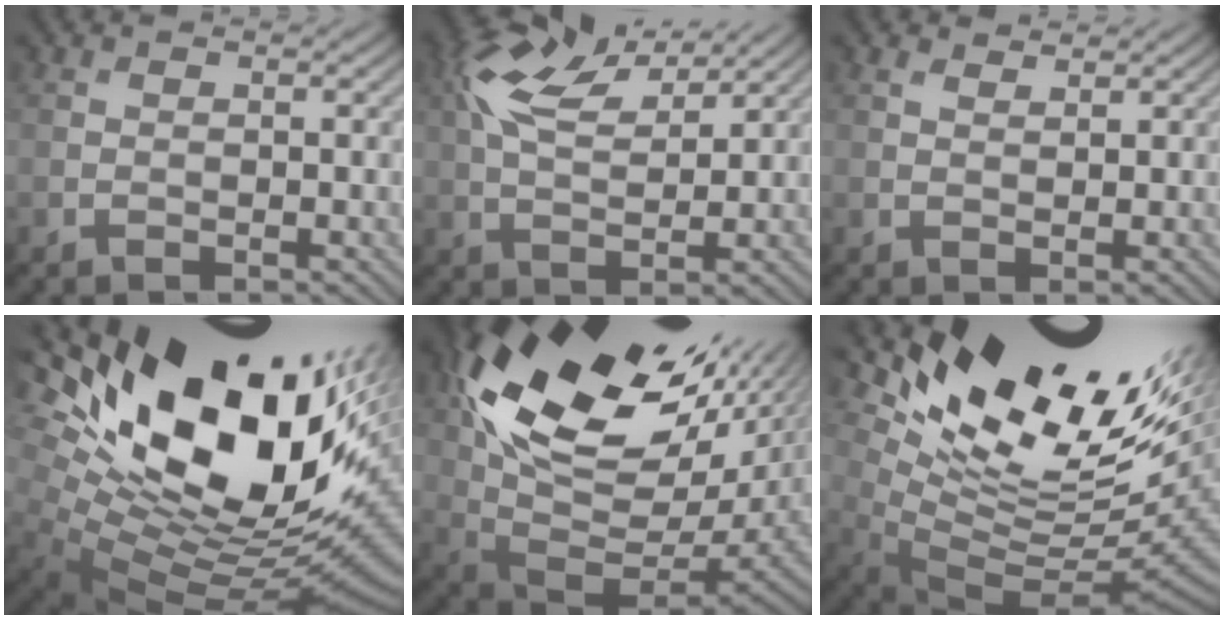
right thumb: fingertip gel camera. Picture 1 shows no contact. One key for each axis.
{"total": 7.9, "fx": 4.8, "fy": 3.0, "fz": 5.5, "tx": -0.121, "ty": 0.013, "tz": 0.100}
{"total": 2.0, "fx": 1.9, "fy": 0.5, "fz": 0.6, "tx": -0.015, "ty": 0.001, "tz": 0.042}
{"total": 19.4, "fx": 6.4, "fy": 10.2, "fz": 15.2, "tx": -0.268, "ty": -0.007, "tz": 0.137}
{"total": 19.0, "fx": 7.4, "fy": 10.0, "fz": 14.4, "tx": -0.255, "ty": -0.010, "tz": 0.169}
{"total": 16.9, "fx": 9.1, "fy": 6.4, "fz": 12.7, "tx": -0.200, "ty": -0.002, "tz": 0.183}